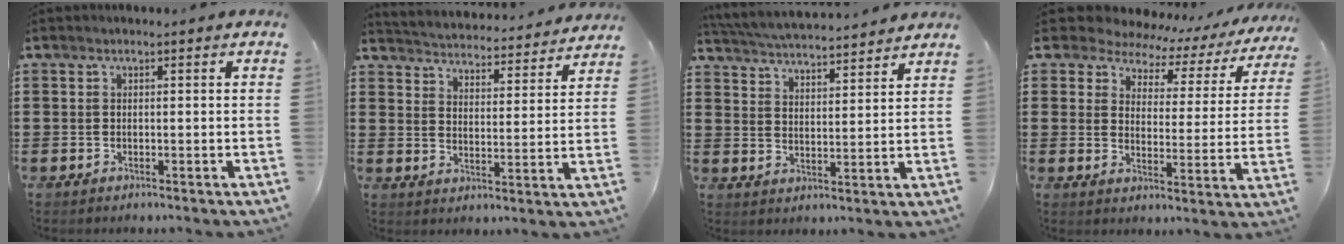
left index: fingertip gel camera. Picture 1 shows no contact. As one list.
[{"total": 3.9, "force": [3.9, -0.3, -0.1], "torque": [-0.023, -0.038, 0.061]}, {"total": 4.8, "force": [4.7, -0.1, 0.7], "torque": [-0.036, -0.032, 0.080]}, {"total": 5.2, "force": [4.7, 2.2, 1.0], "torque": [-0.043, -0.028, 0.077]}]